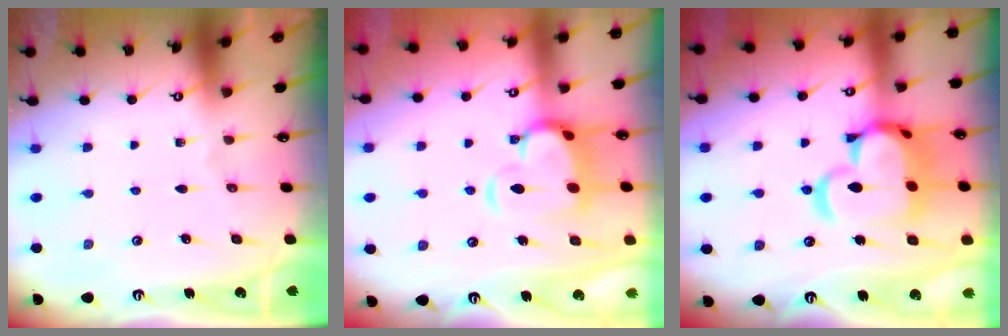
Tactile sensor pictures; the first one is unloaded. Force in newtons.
{"total": 6.7, "press": 6.5, "slide": 1.5}
{"total": 12.1, "press": 12.0, "slide": 1.6}